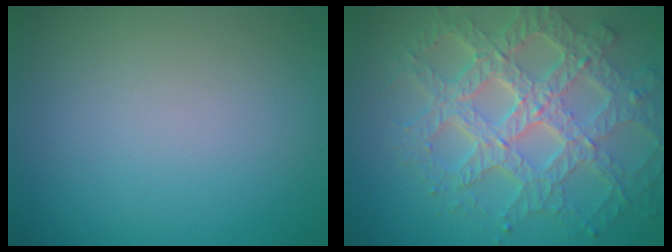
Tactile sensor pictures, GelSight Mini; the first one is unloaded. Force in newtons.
{"total": 8.1, "press": 5.9, "slide": 5.6}